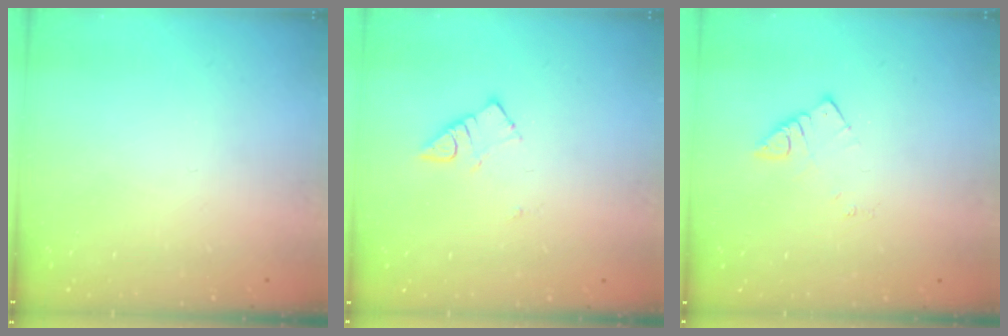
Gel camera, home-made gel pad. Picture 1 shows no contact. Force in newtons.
{"total": 3.3, "press": 3.3, "slide": 0.2}
{"total": 2.6, "press": 2.6, "slide": 0.1}